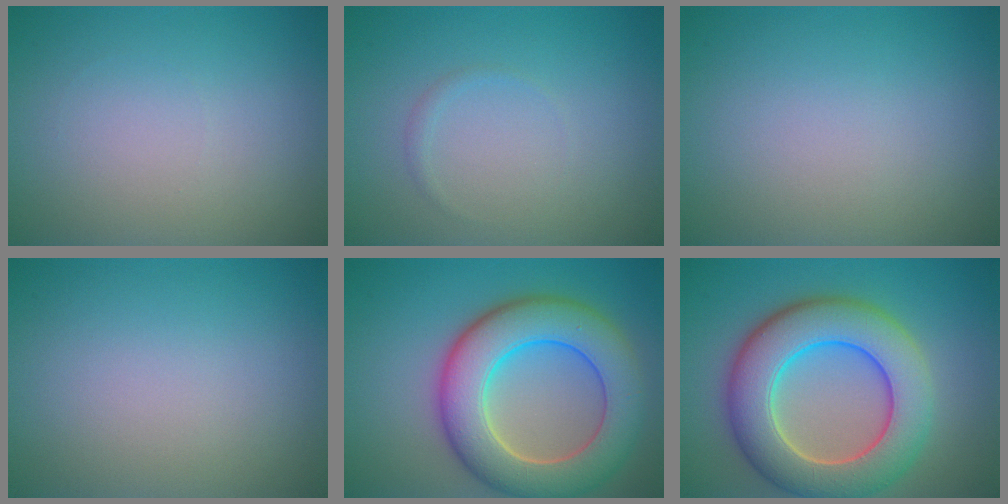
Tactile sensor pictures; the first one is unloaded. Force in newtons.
{"total": 0.6, "press": 0.6, "slide": 0.0}
{"total": 0.0}
{"total": 0.0}
{"total": 9.9, "press": 9.8, "slide": 0.7}
{"total": 10.0, "press": 10.0, "slide": 0.4}